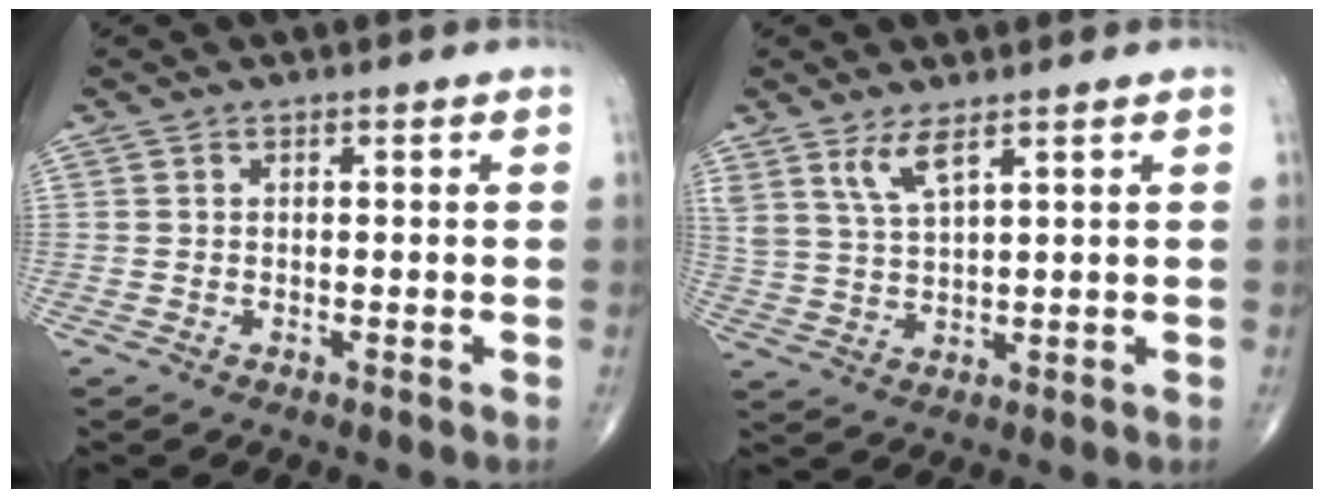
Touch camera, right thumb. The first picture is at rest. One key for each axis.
{"total": 5.3, "fx": 3.4, "fy": 1.2, "fz": 3.8, "tx": -0.083, "ty": -0.021, "tz": 0.075}